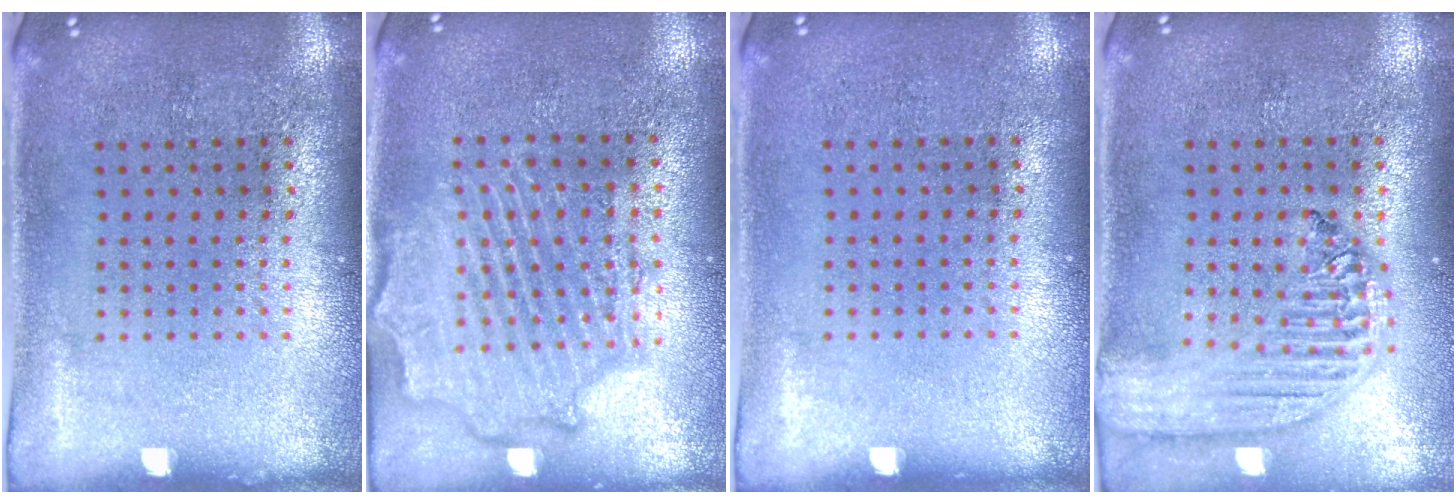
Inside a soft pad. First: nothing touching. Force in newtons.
{"total": 2.2, "press": 2.2, "slide": 0.6}
{"total": 0.0}
{"total": 2.3, "press": 1.9, "slide": 1.2}